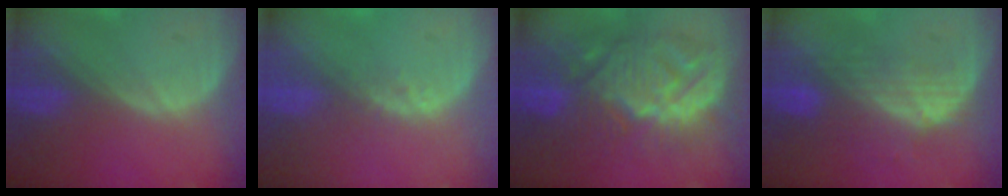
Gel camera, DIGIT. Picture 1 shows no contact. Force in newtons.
{"total": 1.8, "press": 1.5, "slide": 1.0}
{"total": 11.5, "press": 11.5, "slide": 1.0}
{"total": 7.6, "press": 6.8, "slide": 3.3}